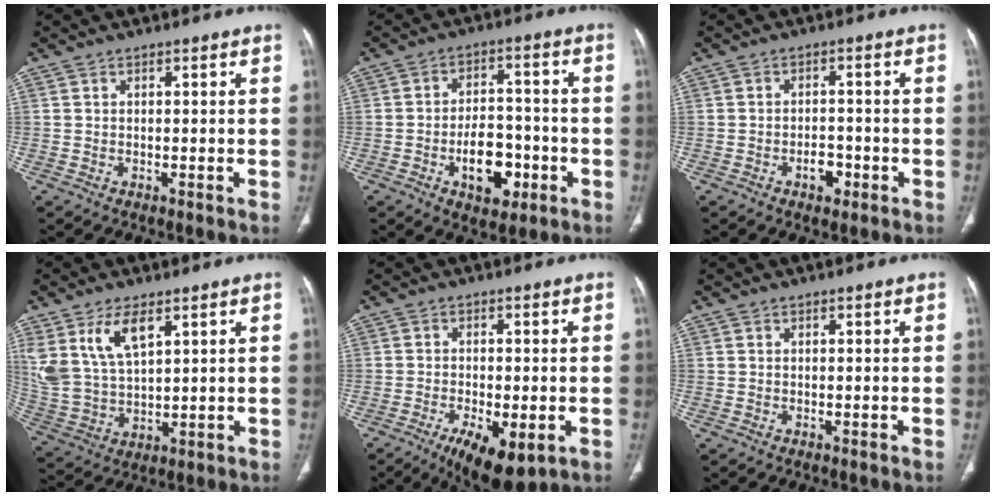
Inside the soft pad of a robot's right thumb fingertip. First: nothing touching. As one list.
[{"total": 10.4, "force": [-3.8, 6.1, 7.4], "torque": [-0.087, 0.027, -0.054]}, {"total": 3.8, "force": [-1.8, 2.3, 2.4], "torque": [-0.024, 0.014, -0.025]}, {"total": 11.8, "force": [6.1, 5.7, 8.4], "torque": [-0.173, -0.021, 0.136]}, {"total": 10.9, "force": [-4.8, 4.4, 8.8], "torque": [-0.133, -0.005, -0.069]}, {"total": 0.0}]